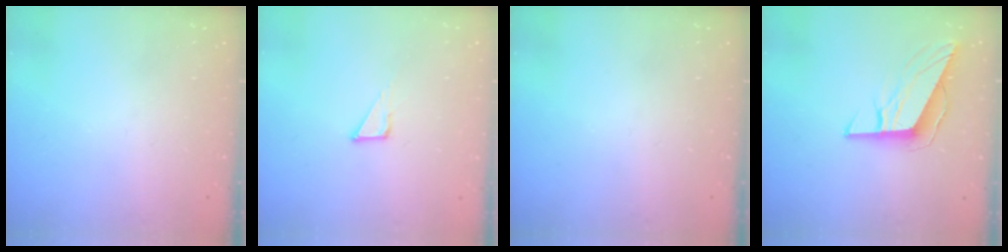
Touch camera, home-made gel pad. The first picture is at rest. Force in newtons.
{"total": 3.5, "press": 3.5, "slide": 0.2}
{"total": 0.0}
{"total": 10.0, "press": 9.7, "slide": 2.5}